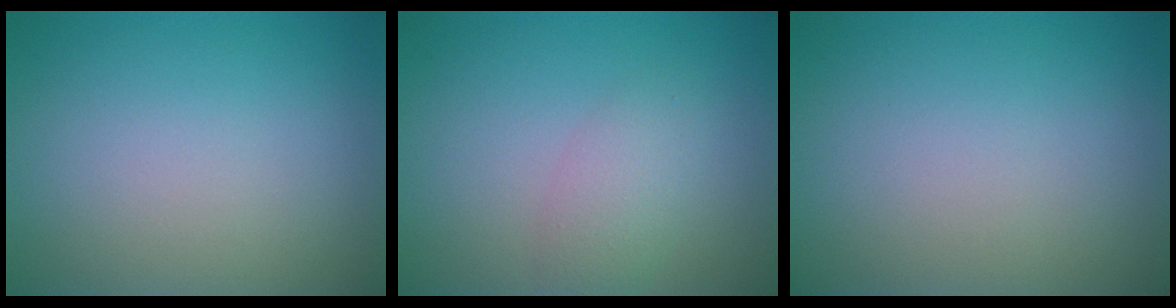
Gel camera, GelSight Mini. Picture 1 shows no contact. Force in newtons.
{"total": 2.3, "press": 2.3, "slide": 0.1}
{"total": 0.0}